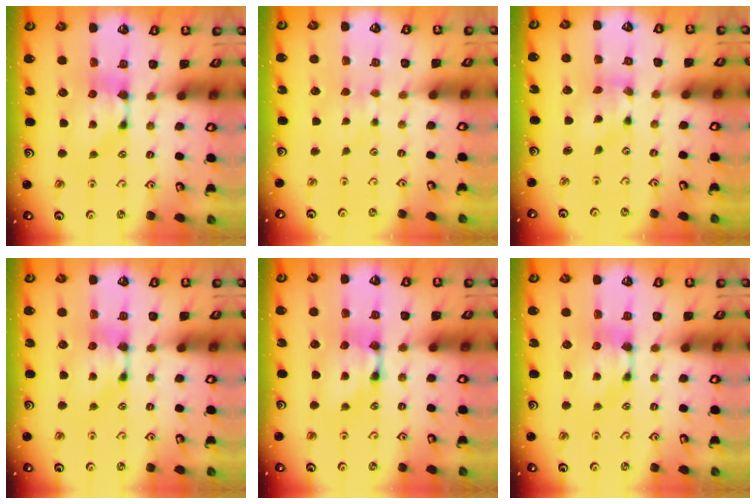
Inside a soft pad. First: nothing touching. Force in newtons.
{"total": 2.7, "press": 2.7, "slide": 0.5}
{"total": 1.9, "press": 1.3, "slide": 1.4}
{"total": 0.0}
{"total": 2.0, "press": 2.0, "slide": 0.1}
{"total": 0.0}